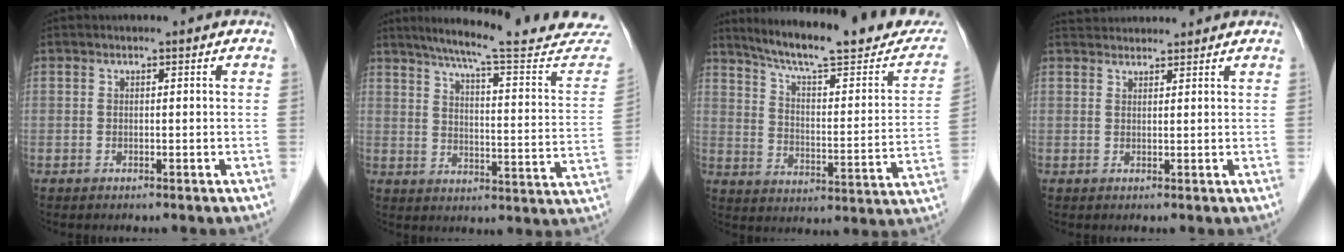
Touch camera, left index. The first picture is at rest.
{"total": 23.8, "force": [21.5, 0.9, 10.2], "torque": [-0.136, -0.067, 0.267]}
{"total": 23.3, "force": [20.0, 3.2, 11.4], "torque": [-0.166, -0.031, 0.269]}
{"total": 4.9, "force": [4.8, 0.7, 0.6], "torque": [-0.012, 0.038, 0.076]}